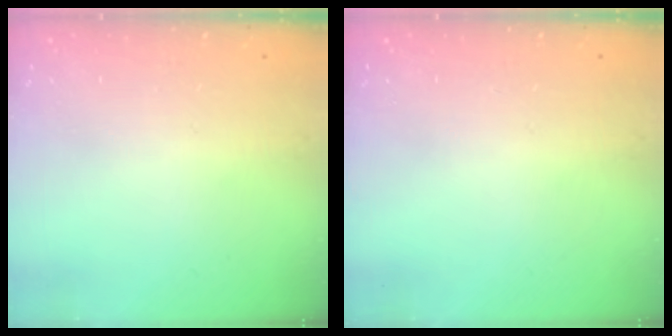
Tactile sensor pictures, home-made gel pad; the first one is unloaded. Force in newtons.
{"total": 0.0}